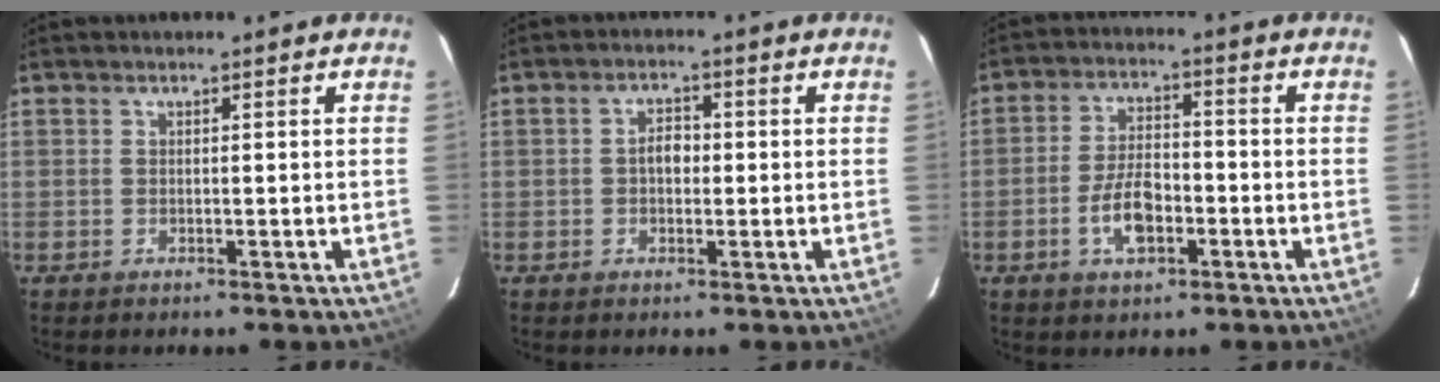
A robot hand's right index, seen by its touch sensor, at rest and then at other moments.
{"total": 3.0, "force": [-0.2, 2.1, 2.1], "torque": [-0.035, 0.011, -0.004]}
{"total": 7.9, "force": [-3.0, 4.0, 6.1], "torque": [-0.122, 0.006, -0.049]}